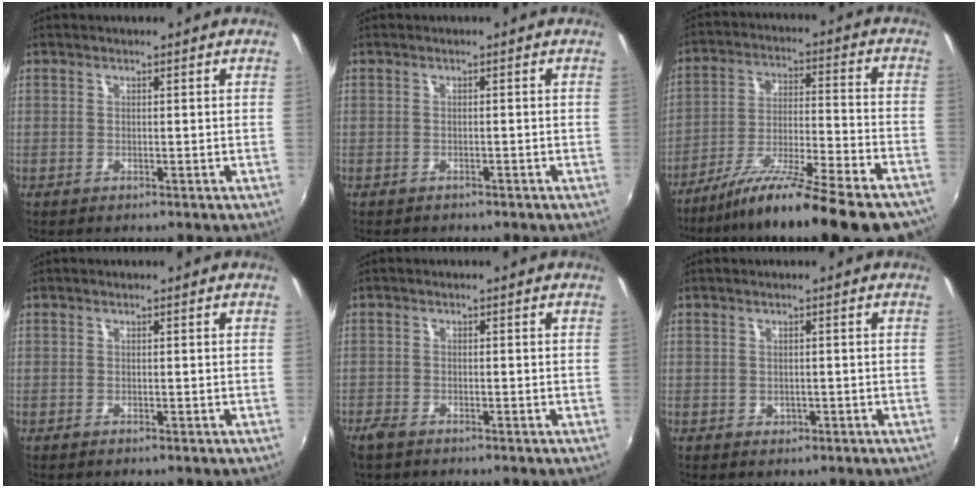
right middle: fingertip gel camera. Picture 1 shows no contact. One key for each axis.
{"total": 1.5, "fx": -1.2, "fy": 0.7, "fz": 0.3, "tx": -0.010, "ty": -0.005, "tz": -0.018}
{"total": 23.1, "fx": -18.6, "fy": 2.3, "fz": 13.4, "tx": -0.227, "ty": -0.056, "tz": -0.282}
{"total": 0.0}
{"total": 2.6, "fx": -2.1, "fy": 1.2, "fz": 1.0, "tx": -0.028, "ty": -0.006, "tz": -0.042}
{"total": 1.2, "fx": -0.3, "fy": 1.1, "fz": 0.3, "tx": -0.002, "ty": -0.002, "tz": -0.001}